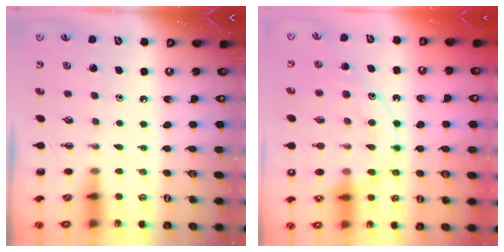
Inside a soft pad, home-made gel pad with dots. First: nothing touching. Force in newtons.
{"total": 17.1, "press": 17.1, "slide": 1.1}